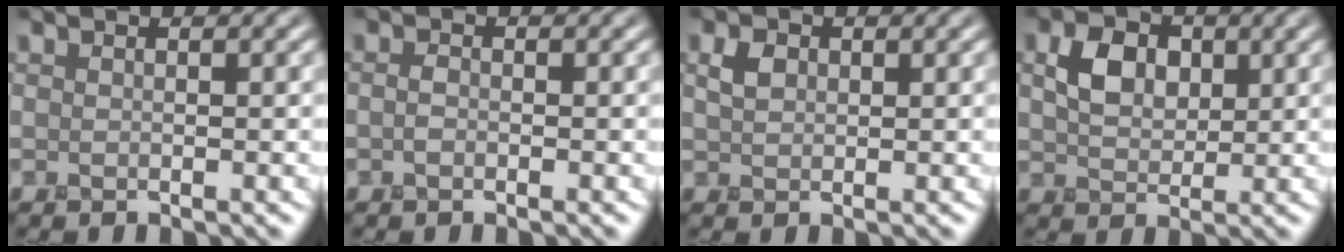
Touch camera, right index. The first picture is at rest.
{"total": 1.0, "force": [-0.5, 0.6, 0.6], "torque": [-0.015, -0.002, -0.016]}
{"total": 1.5, "force": [0.3, 1.2, 0.9], "torque": [-0.021, 0.002, 0.003]}
{"total": 3.6, "force": [0.8, 2.7, 2.3], "torque": [-0.051, 0.002, 0.010]}